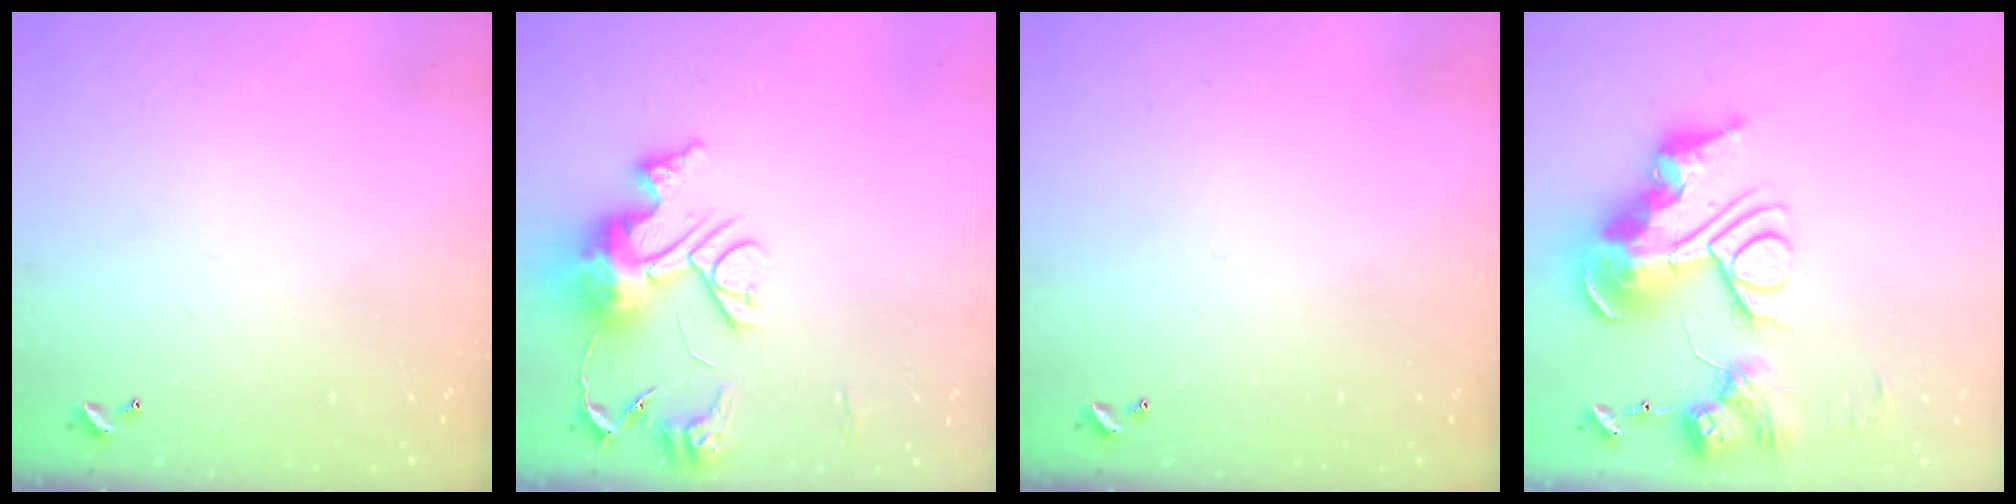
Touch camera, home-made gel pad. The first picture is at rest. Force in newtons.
{"total": 13.9, "press": 13.8, "slide": 1.5}
{"total": 0.0}
{"total": 0.9, "press": 0.9, "slide": 0.0}